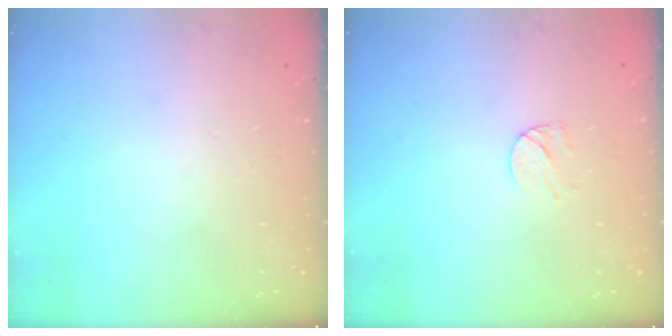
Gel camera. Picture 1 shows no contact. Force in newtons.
{"total": 6.6, "press": 6.5, "slide": 0.6}